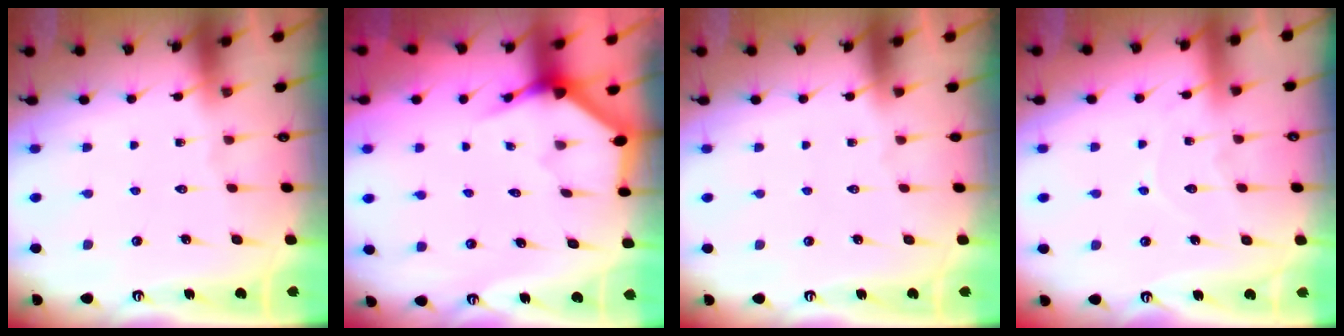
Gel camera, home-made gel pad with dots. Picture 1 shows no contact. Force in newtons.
{"total": 3.5, "press": 3.4, "slide": 0.2}
{"total": 0.0}
{"total": 7.2, "press": 7.2, "slide": 0.7}